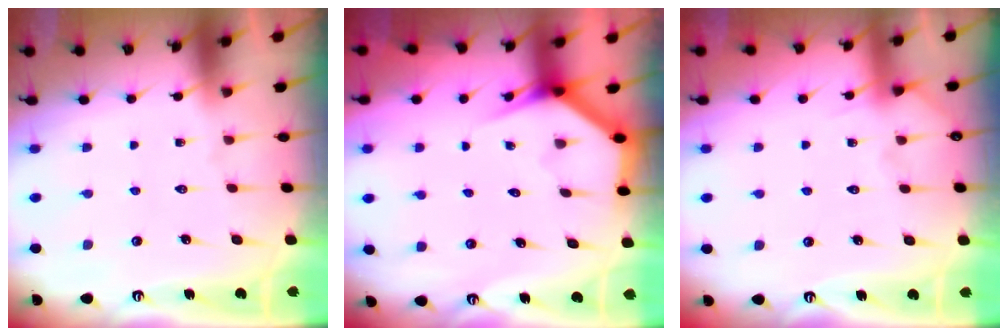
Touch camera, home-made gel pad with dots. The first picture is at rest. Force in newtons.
{"total": 3.4, "press": 3.4, "slide": 0.3}
{"total": 3.5, "press": 3.4, "slide": 0.4}